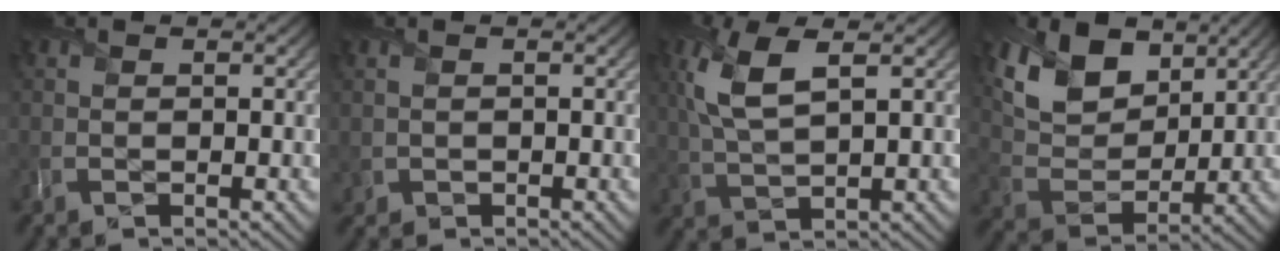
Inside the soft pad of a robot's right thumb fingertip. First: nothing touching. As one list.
[{"total": 0.6, "force": [0.1, 0.6, 0.2], "torque": [-0.007, -0.003, 0.004]}, {"total": 7.2, "force": [2.6, 2.6, 6.2], "torque": [-0.154, 0.011, 0.052]}, {"total": 10.5, "force": [5.8, 6.4, 5.9], "torque": [-0.146, 0.001, 0.103]}]